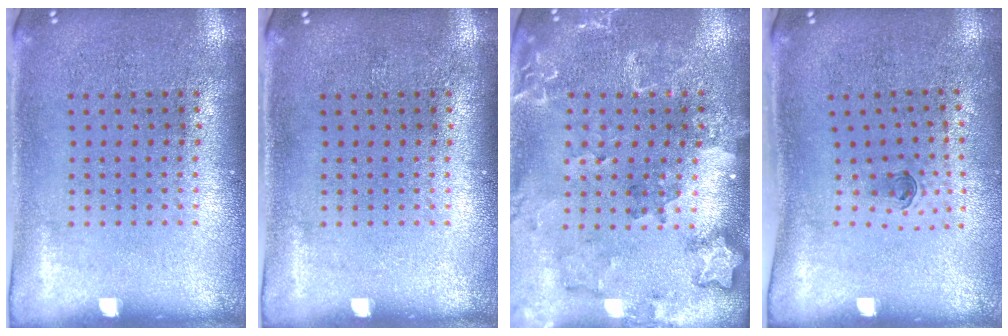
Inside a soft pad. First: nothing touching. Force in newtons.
{"total": 0.0}
{"total": 1.8, "press": 1.7, "slide": 0.4}
{"total": 0.6, "press": 0.3, "slide": 0.5}